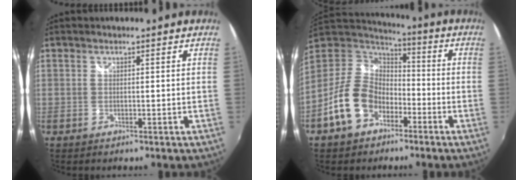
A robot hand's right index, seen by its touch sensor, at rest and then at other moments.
{"total": 14.4, "force": [-6.3, 10.4, 7.6], "torque": [-0.175, 0.018, -0.103]}